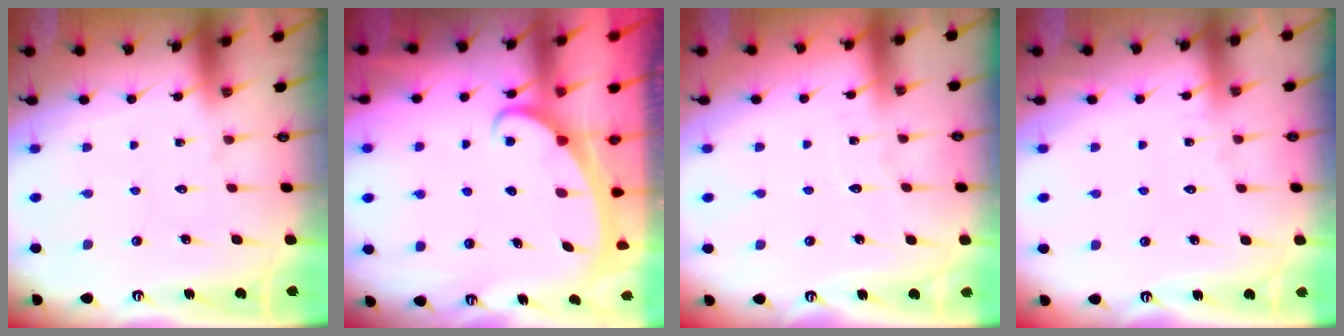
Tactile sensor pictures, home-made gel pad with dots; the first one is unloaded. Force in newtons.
{"total": 2.3, "press": 2.2, "slide": 0.3}
{"total": 2.9, "press": 2.9, "slide": 0.3}
{"total": 3.1, "press": 3.1, "slide": 0.4}